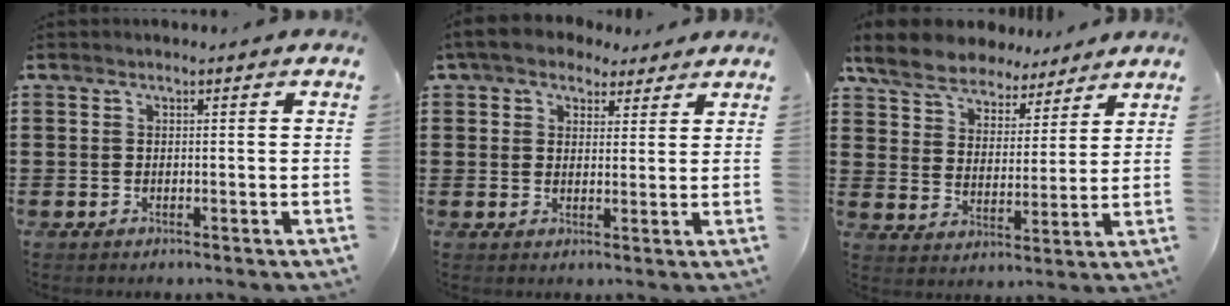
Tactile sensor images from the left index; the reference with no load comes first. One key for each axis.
{"total": 5.0, "fx": 3.9, "fy": 2.5, "fz": 1.8, "tx": -0.052, "ty": 0.005, "tz": 0.074}
{"total": 7.2, "fx": 6.5, "fy": 2.6, "fz": 1.9, "tx": -0.072, "ty": -0.025, "tz": 0.117}